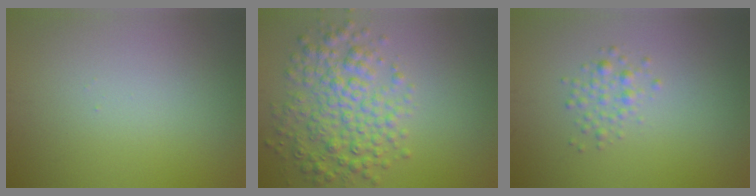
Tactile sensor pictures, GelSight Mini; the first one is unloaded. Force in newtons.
{"total": 5.6, "press": 5.6, "slide": 0.1}
{"total": 1.5, "press": 1.5, "slide": 0.0}